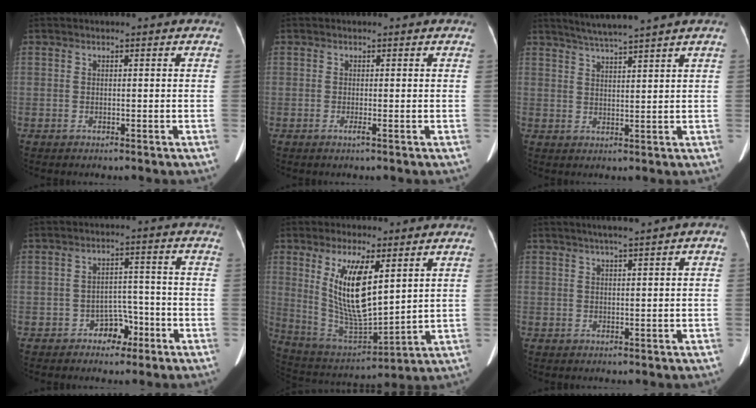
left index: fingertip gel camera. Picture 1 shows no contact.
{"total": 0.6, "force": [-0.2, -0.2, 0.5], "torque": [-0.007, 0.000, -0.003]}
{"total": 6.0, "force": [5.1, -1.5, 2.7], "torque": [-0.048, 0.010, 0.089]}
{"total": 3.9, "force": [-2.5, 2.6, 1.6], "torque": [-0.021, 0.016, -0.036]}
{"total": 12.6, "force": [4.4, 3.2, 11.3], "torque": [-0.226, -0.013, 0.095]}
{"total": 2.8, "force": [1.3, 0.0, 2.5], "torque": [-0.039, 0.013, 0.023]}